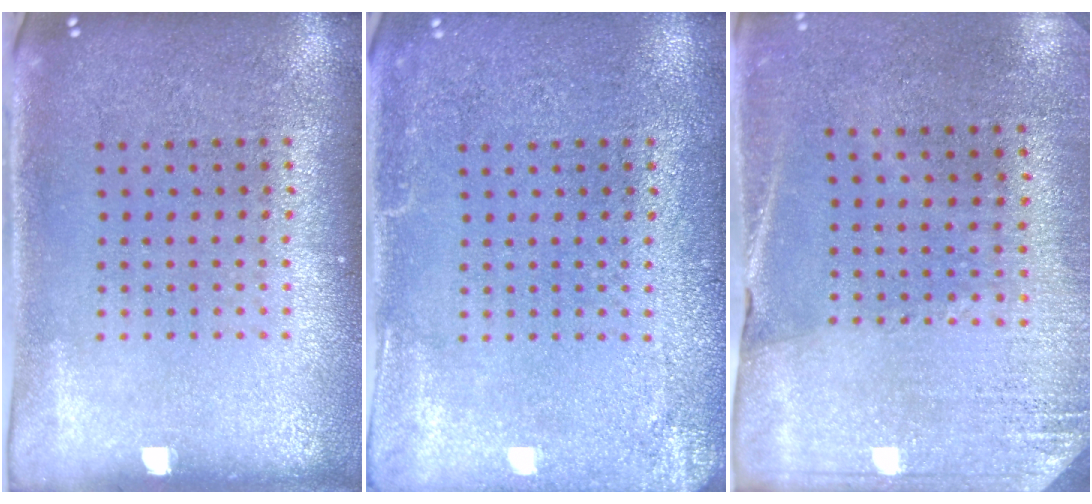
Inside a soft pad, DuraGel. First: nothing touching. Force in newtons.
{"total": 2.3, "press": 2.3, "slide": 0.3}
{"total": 2.6, "press": 2.4, "slide": 1.0}